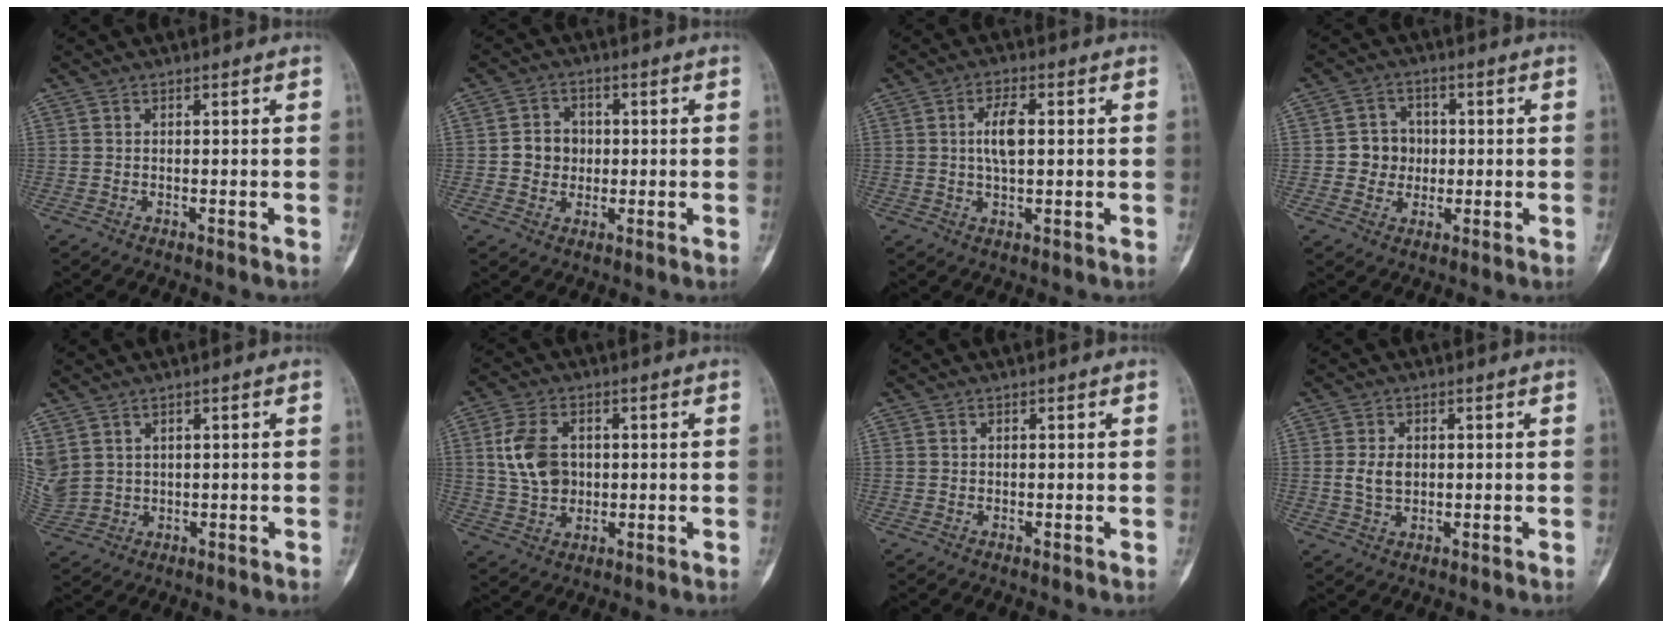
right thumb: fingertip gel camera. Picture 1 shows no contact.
{"total": 5.5, "force": [0.0, 5.0, 2.4], "torque": [-0.014, 0.007, -0.004]}
{"total": 5.5, "force": [0.8, 2.2, 5.0], "torque": [-0.094, 0.002, 0.010]}
{"total": 5.8, "force": [-0.1, 5.5, 2.0], "torque": [0.002, 0.010, -0.005]}
{"total": 8.3, "force": [3.0, 6.5, 4.1], "torque": [-0.116, 0.000, 0.081]}
{"total": 9.2, "force": [1.3, 6.5, 6.3], "torque": [-0.115, 0.001, 0.030]}
{"total": 0.0}
{"total": 4.2, "force": [0.3, 2.9, 3.0], "torque": [-0.053, 0.000, 0.010]}